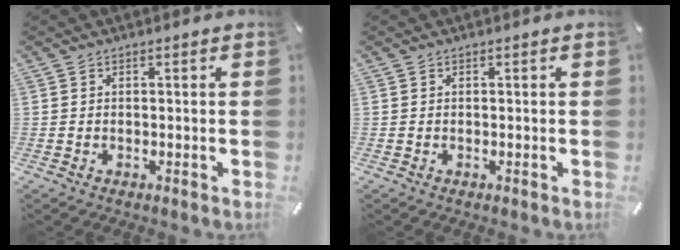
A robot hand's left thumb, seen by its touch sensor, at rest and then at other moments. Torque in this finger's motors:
{"motor_torque": [0.00, 0.00, 0.00, 0.00, 0.00]}